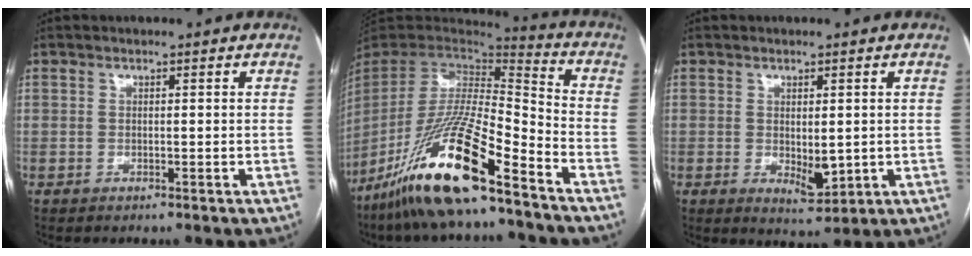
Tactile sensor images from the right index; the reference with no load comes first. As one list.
[{"total": 21.2, "force": [-14.3, 2.1, 15.6], "torque": [-0.325, -0.044, -0.271]}, {"total": 4.4, "force": [-0.3, 1.9, 4.0], "torque": [-0.061, -0.014, 0.006]}]